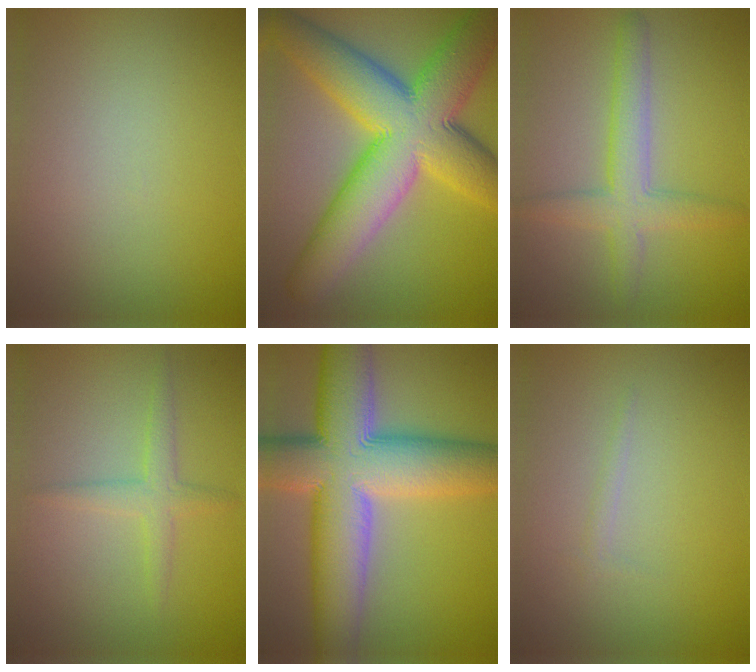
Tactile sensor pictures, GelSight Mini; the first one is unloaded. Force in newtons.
{"total": 13.4, "press": 13.4, "slide": 0.3}
{"total": 3.8, "press": 3.8, "slide": 0.3}
{"total": 2.0, "press": 2.0, "slide": 0.1}
{"total": 13.7, "press": 13.7, "slide": 0.6}
{"total": 0.6, "press": 0.6, "slide": 0.0}